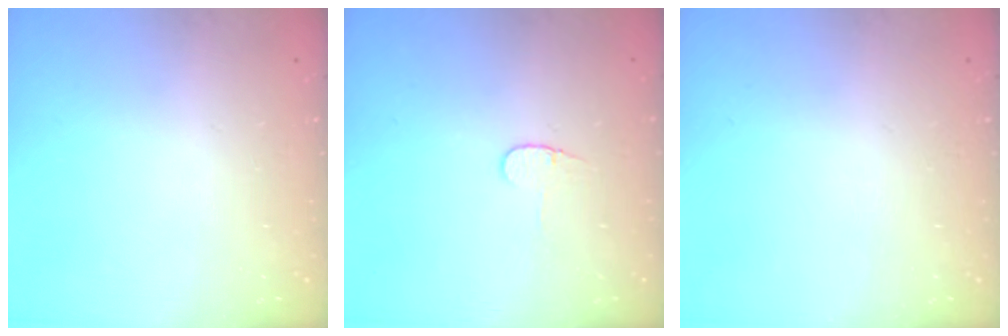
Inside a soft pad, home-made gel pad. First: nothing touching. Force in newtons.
{"total": 3.7, "press": 3.6, "slide": 0.4}
{"total": 0.0}